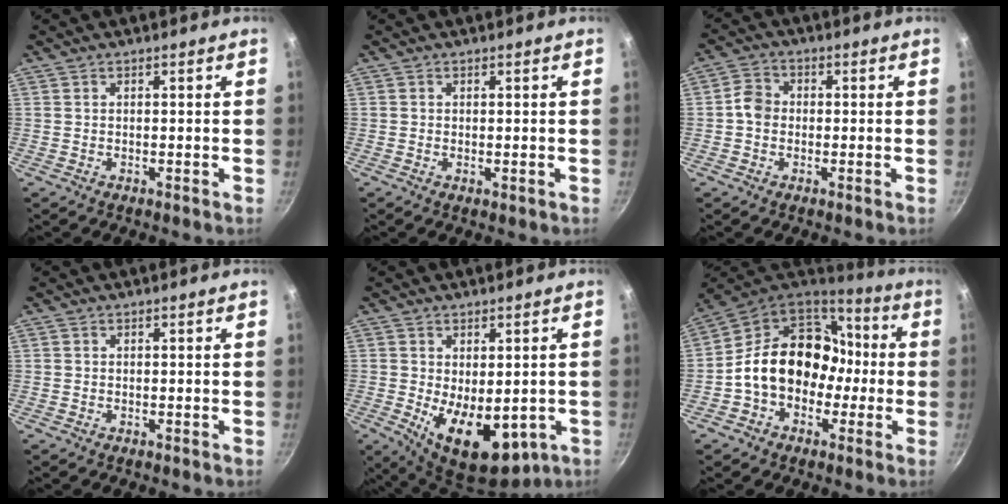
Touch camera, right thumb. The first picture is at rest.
{"total": 0.6, "force": [0.0, 0.2, 0.5], "torque": [-0.008, -0.002, -0.001]}
{"total": 4.1, "force": [-0.5, 3.5, 2.1], "torque": [-0.023, 0.014, -0.021]}
{"total": 0.0}
{"total": 13.7, "force": [-2.6, 7.7, 11.0], "torque": [-0.142, -0.026, -0.017]}
{"total": 19.3, "force": [-1.3, 15.1, 12.0], "torque": [-0.157, 0.066, -0.027]}